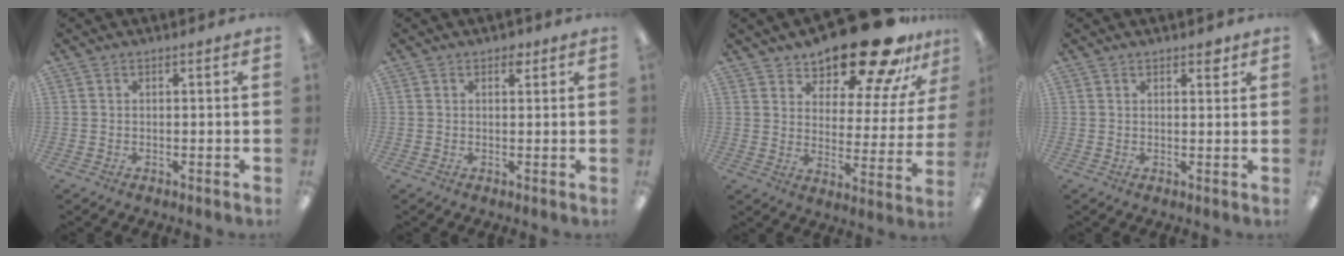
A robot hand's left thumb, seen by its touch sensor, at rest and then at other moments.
{"total": 1.8, "force": [1.0, 1.1, 1.0], "torque": [-0.005, -0.003, 0.015]}
{"total": 20.1, "force": [16.8, 6.1, 9.3], "torque": [-0.138, -0.121, 0.282]}
{"total": 2.1, "force": [1.6, 0.9, 1.0], "torque": [-0.005, -0.005, 0.025]}